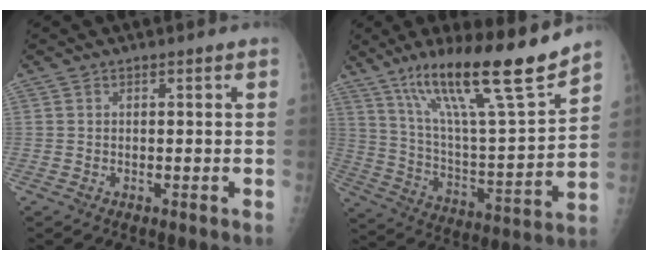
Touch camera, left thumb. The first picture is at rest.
{"total": 22.3, "force": [15.8, 2.7, 15.6], "torque": [-0.240, -0.070, 0.276]}